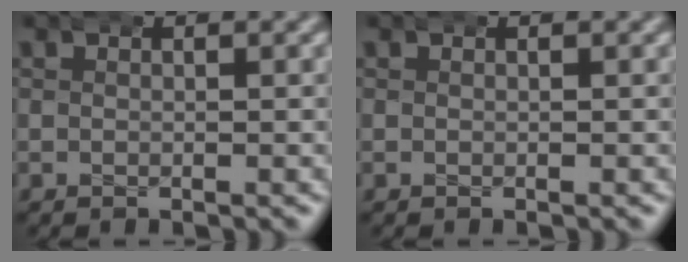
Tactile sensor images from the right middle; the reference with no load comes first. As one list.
[{"total": 0.0}]